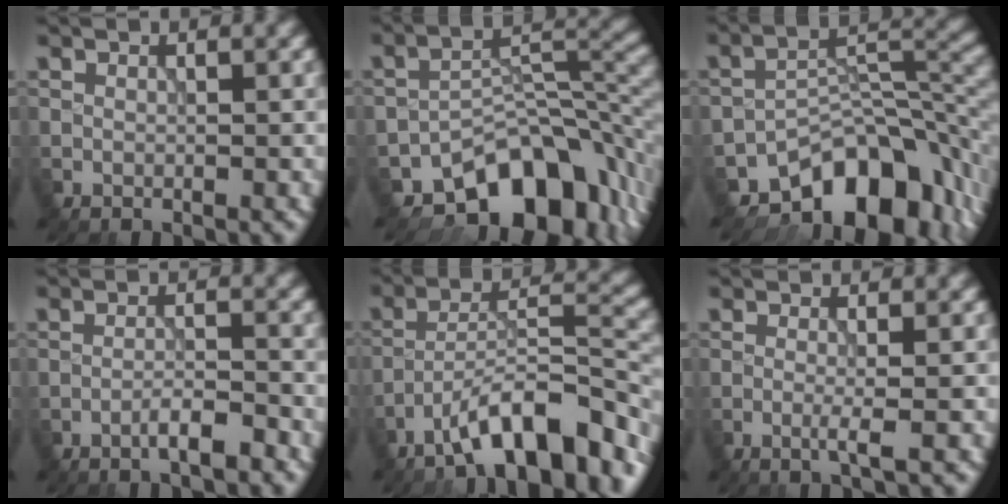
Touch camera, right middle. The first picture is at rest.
{"total": 10.6, "force": [-7.0, 5.3, 5.9], "torque": [-0.067, -0.004, -0.122]}
{"total": 10.3, "force": [-6.8, 5.0, 5.9], "torque": [-0.070, -0.006, -0.120]}
{"total": 2.6, "force": [-1.8, 0.4, 1.9], "torque": [-0.029, 0.010, -0.034]}
{"total": 9.8, "force": [-6.7, 2.5, 6.7], "torque": [-0.101, 0.016, -0.113]}
{"total": 1.8, "force": [-0.4, 0.3, 1.7], "torque": [-0.029, -0.001, -0.015]}